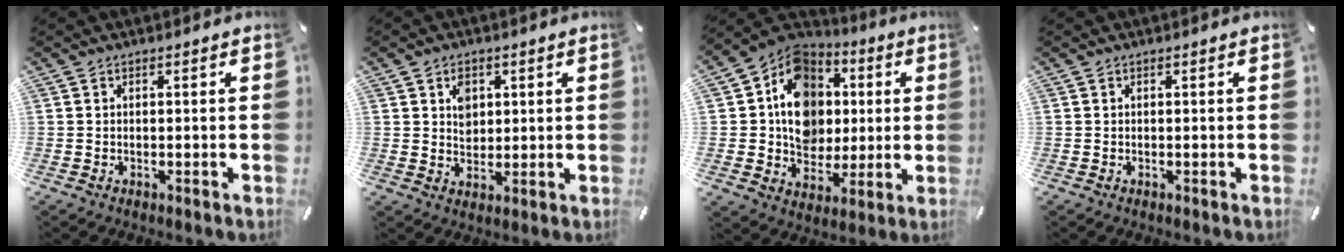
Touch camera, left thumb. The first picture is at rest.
{"total": 4.6, "force": [1.4, 3.9, 2.0], "torque": [-0.016, -0.005, 0.020]}
{"total": 14.1, "force": [1.3, 12.5, 6.3], "torque": [-0.110, -0.013, 0.028]}
{"total": 0.0}